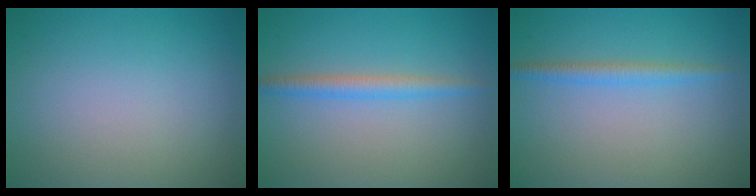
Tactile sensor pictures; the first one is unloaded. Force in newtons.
{"total": 2.2, "press": 2.2, "slide": 0.1}
{"total": 1.9, "press": 1.9, "slide": 0.0}